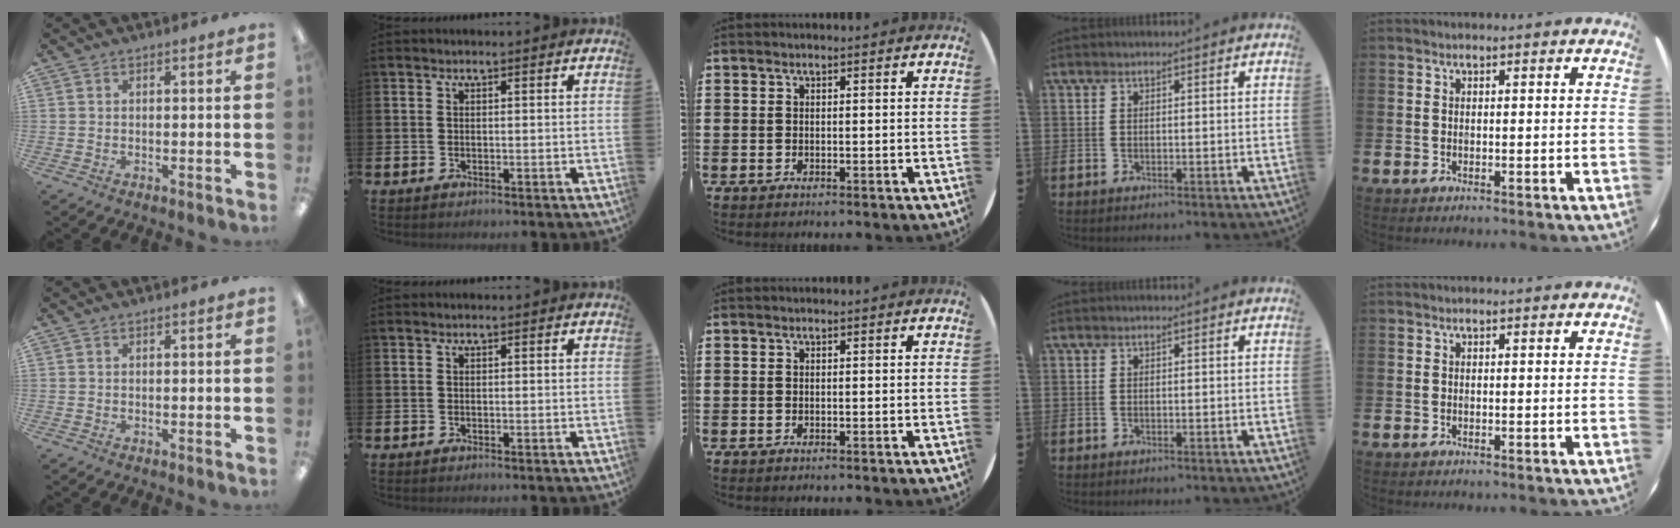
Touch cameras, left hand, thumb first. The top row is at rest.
{}